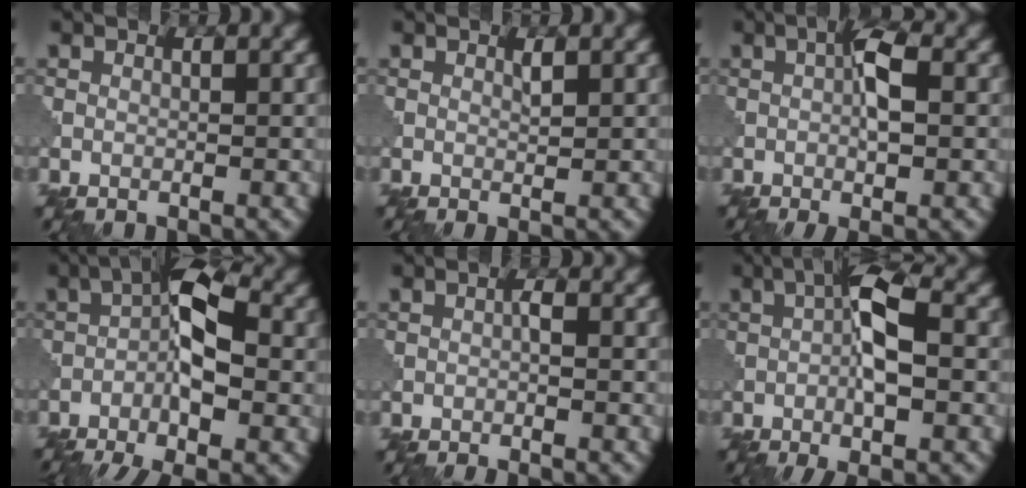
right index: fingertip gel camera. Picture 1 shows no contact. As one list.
[{"total": 0.9, "force": [0.4, 0.1, 0.8], "torque": [-0.013, -0.002, 0.004]}, {"total": 3.9, "force": [-0.1, 1.0, 3.8], "torque": [-0.066, 0.004, -0.005]}, {"total": 10.1, "force": [-2.8, 4.2, 8.8], "torque": [-0.138, 0.010, -0.059]}, {"total": 1.3, "force": [-0.5, 0.2, 1.2], "torque": [-0.019, 0.000, -0.010]}, {"total": 6.7, "force": [-0.7, 1.9, 6.4], "torque": [-0.105, 0.010, -0.020]}]